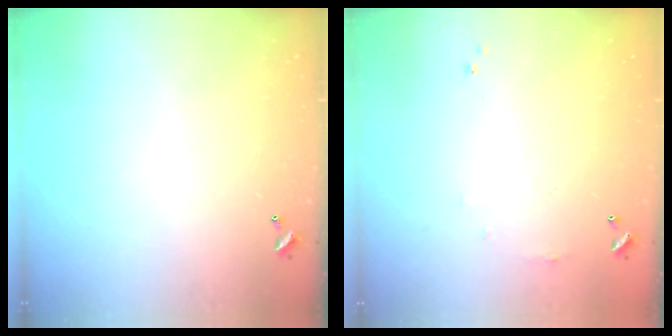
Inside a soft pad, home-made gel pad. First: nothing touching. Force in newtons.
{"total": 4.7, "press": 4.7, "slide": 0.7}